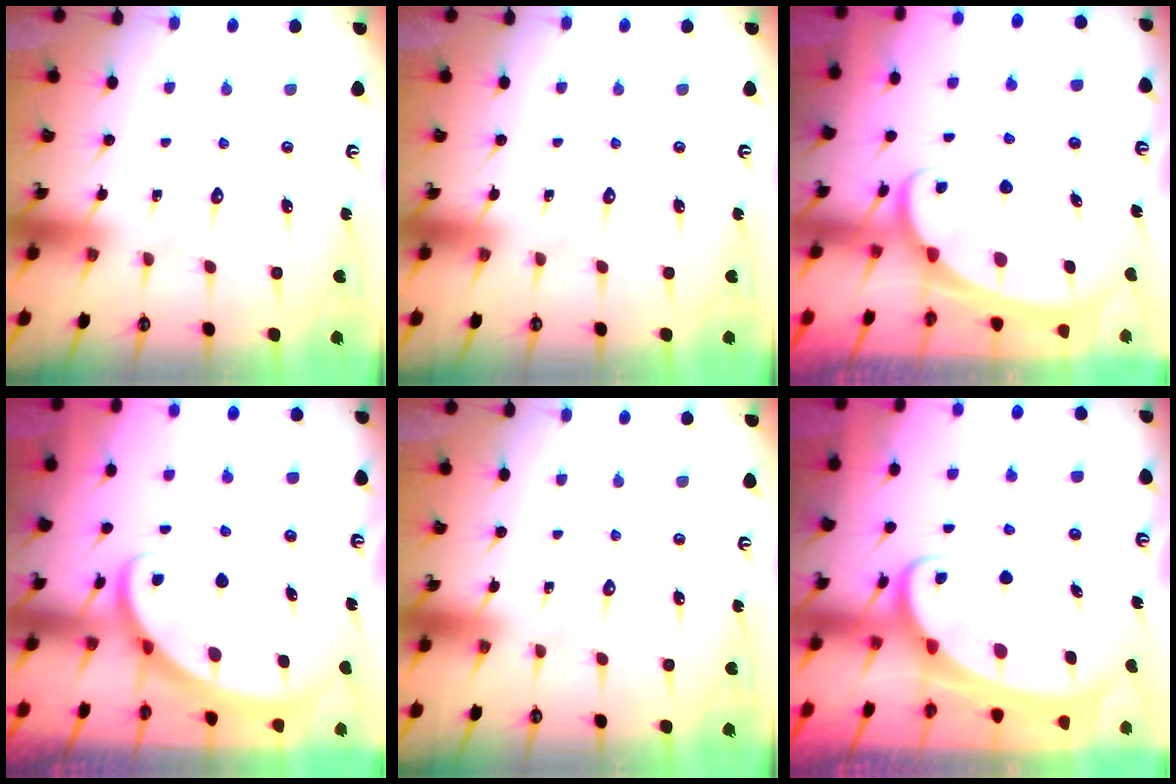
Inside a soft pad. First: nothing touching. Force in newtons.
{"total": 0.0}
{"total": 1.9, "press": 1.9, "slide": 0.1}
{"total": 2.9, "press": 2.9, "slide": 0.2}
{"total": 0.0}
{"total": 3.7, "press": 3.7, "slide": 0.4}